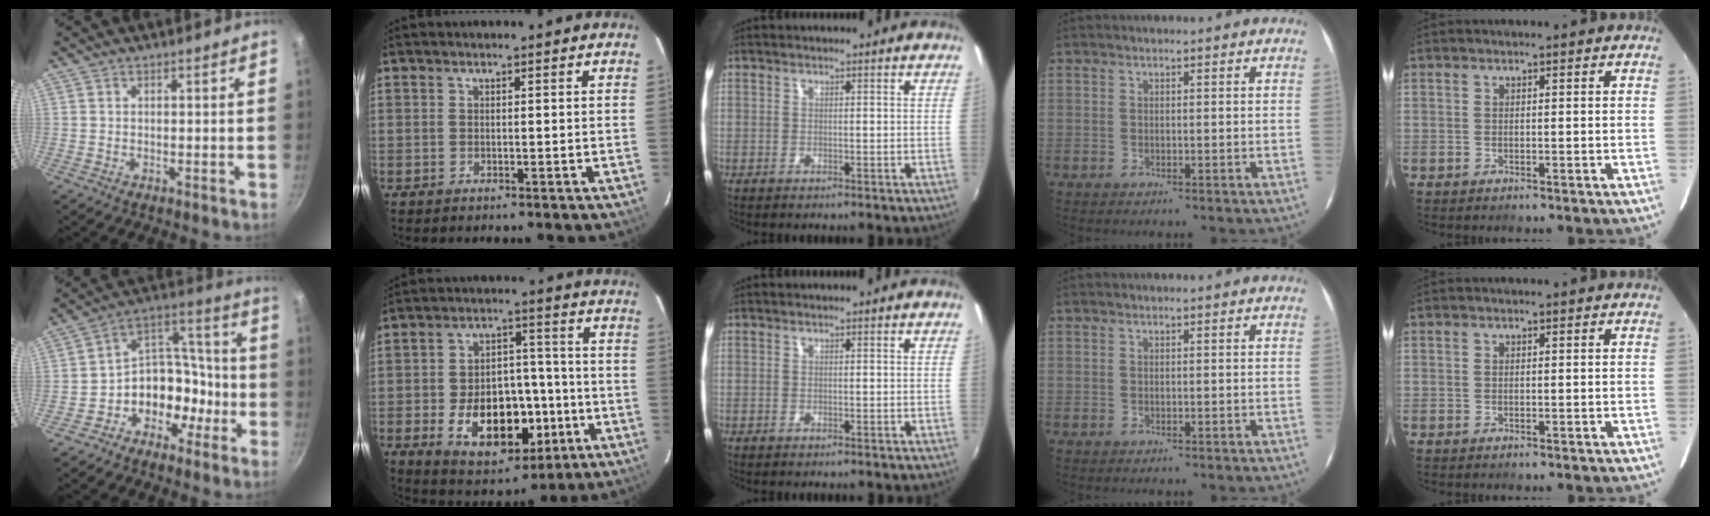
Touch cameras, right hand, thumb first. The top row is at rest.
{"thumb": {"total": 12.6, "force": [-5.4, 9.5, 6.2], "torque": [-0.037, 0.089, -0.090]}, "index": {"total": 16.8, "force": [-5.3, 10.8, 11.8], "torque": [-0.227, 0.019, -0.059]}}